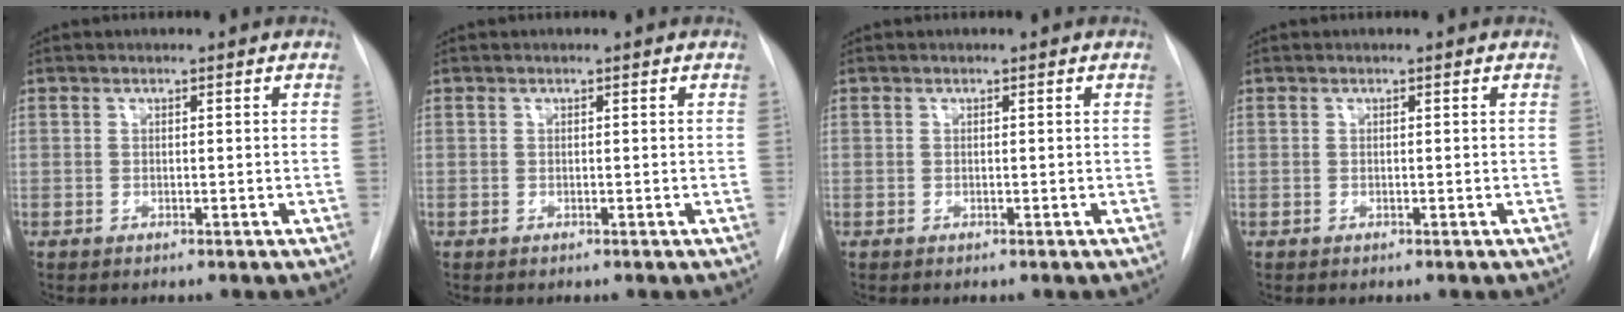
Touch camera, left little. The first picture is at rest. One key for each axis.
{"total": 0.0}
{"total": 0.0}
{"total": 0.0}